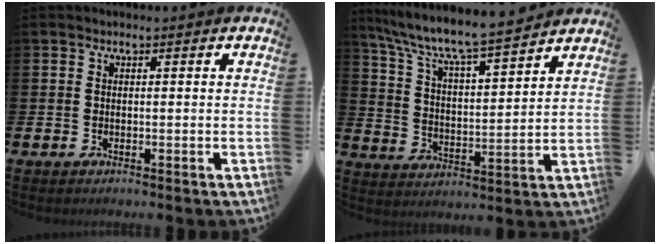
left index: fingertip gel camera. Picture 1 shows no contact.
{"total": 8.0, "force": [7.4, 0.6, 2.9], "torque": [-0.094, -0.056, 0.124]}